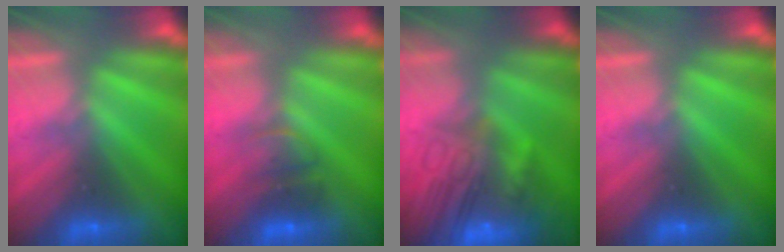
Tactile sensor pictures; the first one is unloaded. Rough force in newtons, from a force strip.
{"total": 2.2}
{"total": 6.3}
{"total": 0.0}